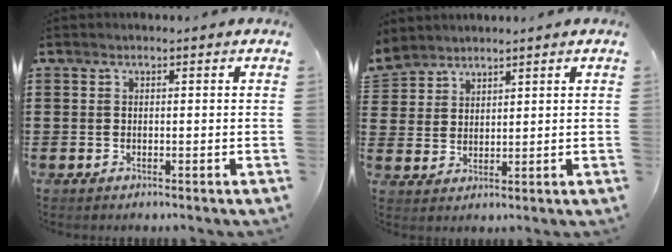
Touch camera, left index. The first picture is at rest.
{"total": 3.7, "force": [3.3, 1.5, -0.4], "torque": [-0.009, -0.006, 0.065]}